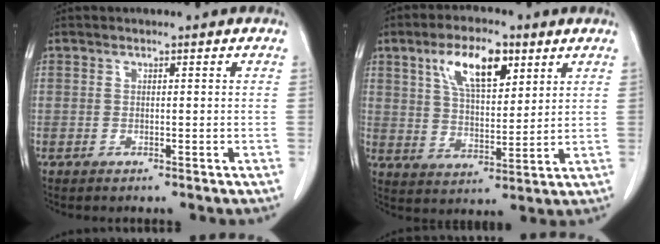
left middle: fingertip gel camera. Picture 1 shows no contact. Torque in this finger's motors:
{"motor_torque": [1.56, -0.58, 0.18, 0.06]}